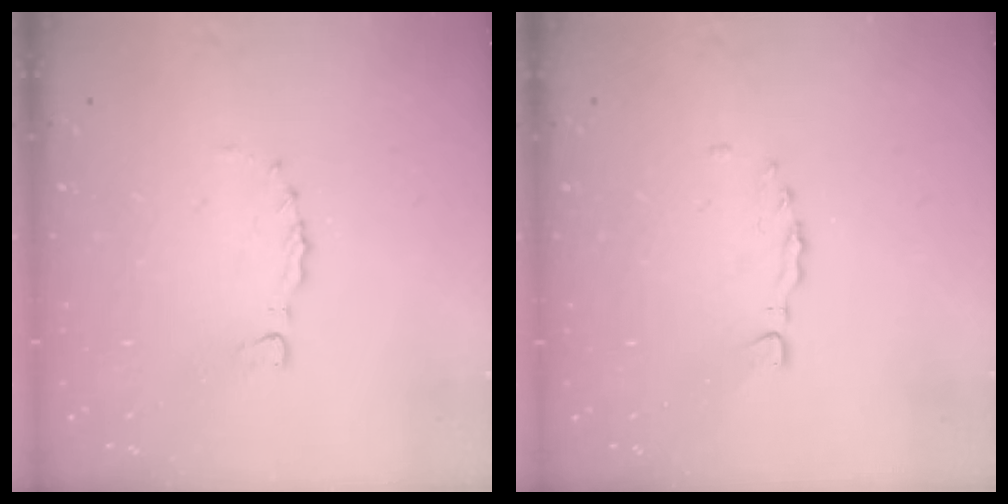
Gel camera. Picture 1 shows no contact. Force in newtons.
{"total": 1.1, "press": 1.1, "slide": 0.3}